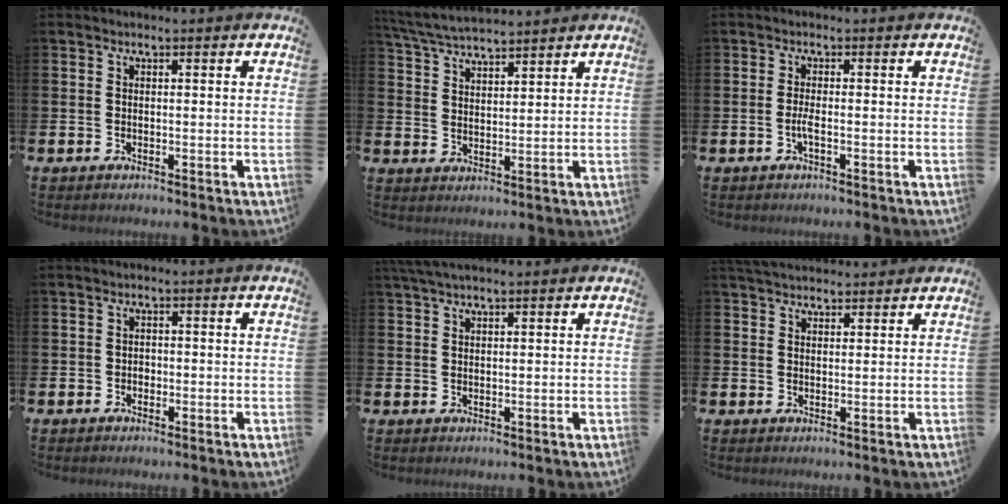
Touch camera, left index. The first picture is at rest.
{"total": 5.2, "force": [5.1, 0.6, 1.0], "torque": [-0.039, -0.023, 0.092]}
{"total": 1.4, "force": [-0.5, 0.2, 1.3], "torque": [-0.027, 0.000, -0.010]}
{"total": 0.9, "force": [-0.3, 0.8, 0.2], "torque": [0.001, 0.002, -0.010]}
{"total": 3.0, "force": [2.5, 0.6, 1.5], "torque": [-0.029, 0.000, 0.046]}
{"total": 3.4, "force": [3.3, 0.7, 0.5], "torque": [-0.011, -0.013, 0.061]}